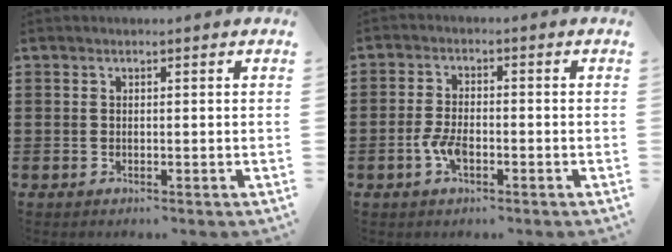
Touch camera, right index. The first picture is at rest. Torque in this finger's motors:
{"motor_torque": [1.86, 0.28, 0.54, 0.12]}